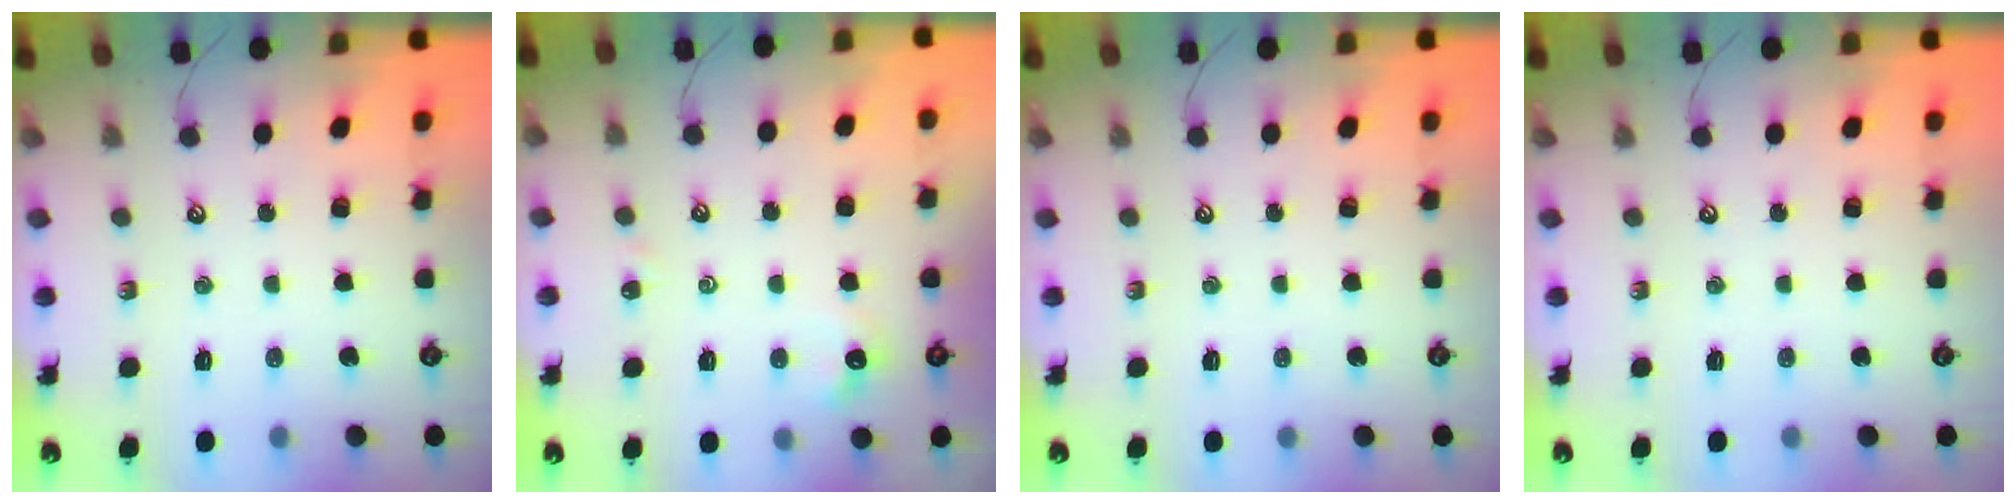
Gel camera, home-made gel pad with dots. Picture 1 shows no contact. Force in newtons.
{"total": 2.1, "press": 2.0, "slide": 0.6}
{"total": 0.0}
{"total": 0.0}